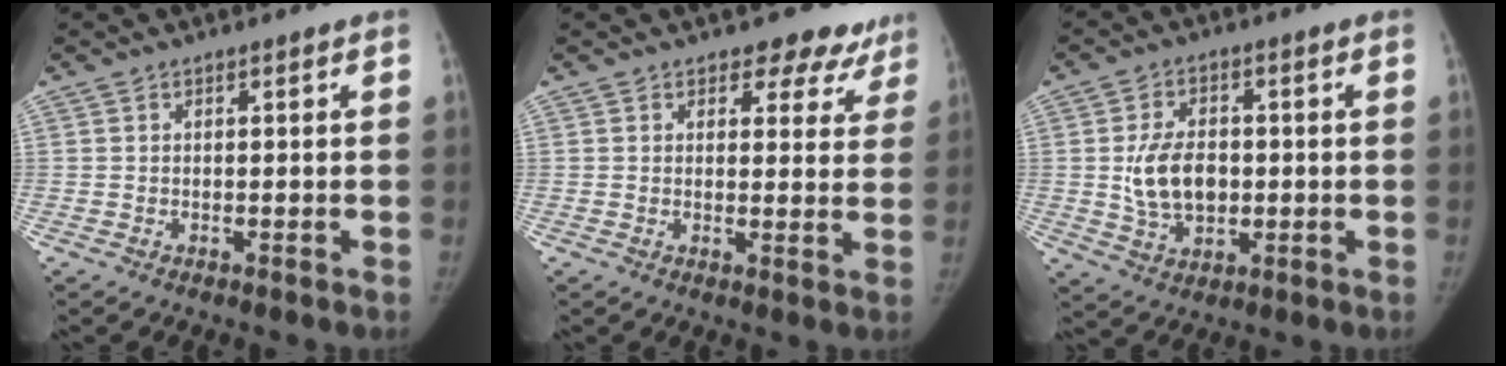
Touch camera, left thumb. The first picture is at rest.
{"total": 7.8, "force": [6.5, 4.1, 1.5], "torque": [0.031, -0.033, 0.061]}
{"total": 9.6, "force": [0.0, 6.4, 7.1], "torque": [-0.111, -0.001, 0.006]}